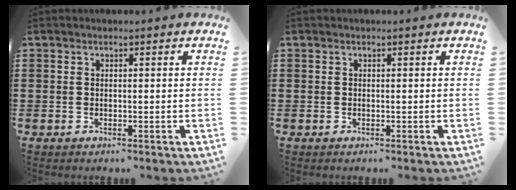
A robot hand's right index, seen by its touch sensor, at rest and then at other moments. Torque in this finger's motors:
{"motor_torque": [0.00, 0.00, 0.00, 0.00]}